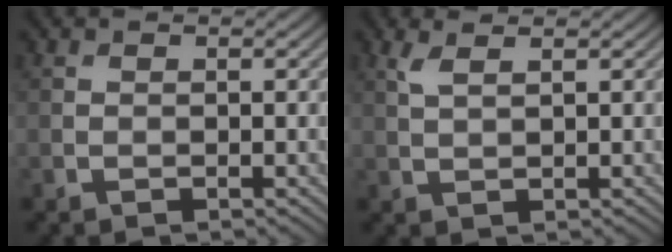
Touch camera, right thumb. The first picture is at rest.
{"total": 1.9, "force": [1.2, 0.4, 1.4], "torque": [-0.038, 0.005, 0.027]}